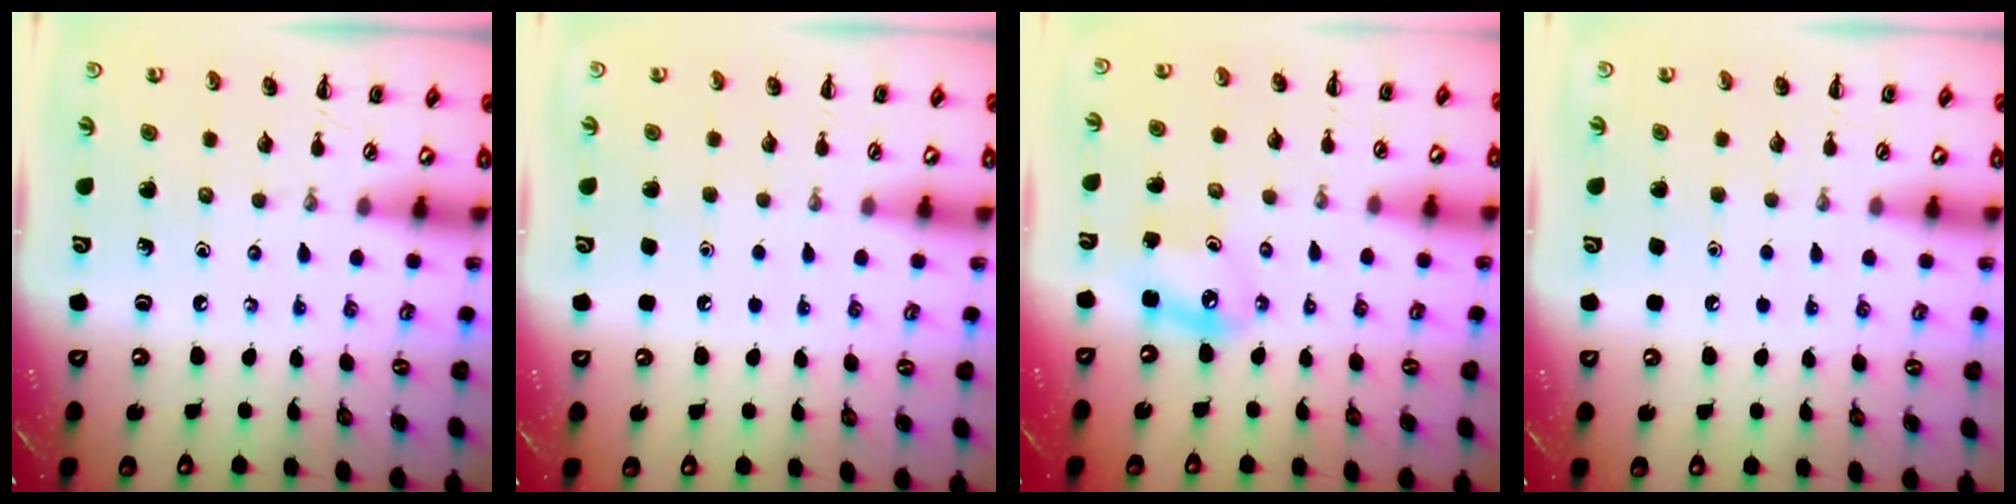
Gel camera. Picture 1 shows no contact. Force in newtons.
{"total": 1.7, "press": 1.7, "slide": 0.1}
{"total": 6.0, "press": 5.9, "slide": 1.4}
{"total": 1.8, "press": 1.8, "slide": 0.1}